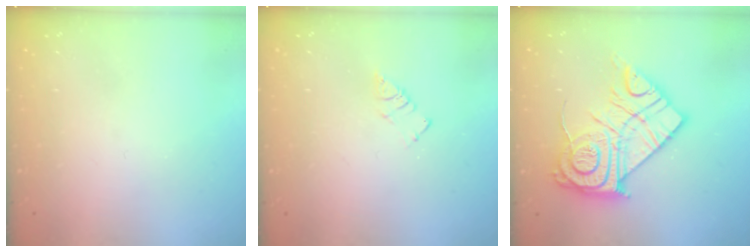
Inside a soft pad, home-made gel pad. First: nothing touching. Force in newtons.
{"total": 3.3, "press": 3.3, "slide": 0.4}
{"total": 20.7, "press": 20.6, "slide": 1.9}